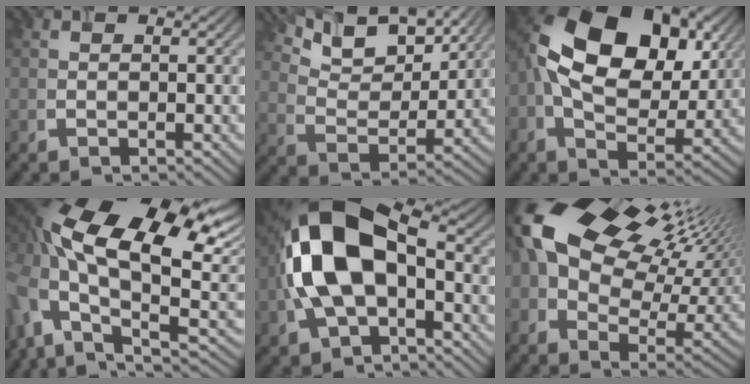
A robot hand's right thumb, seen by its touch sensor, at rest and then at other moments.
{"total": 11.0, "force": [8.6, 4.0, 5.6], "torque": [-0.120, -0.014, 0.148]}
{"total": 17.2, "force": [4.4, 11.1, 12.4], "torque": [-0.224, 0.010, 0.074]}
{"total": 18.9, "force": [2.9, 10.5, 15.4], "torque": [-0.347, -0.036, 0.075]}
{"total": 15.1, "force": [-1.2, 9.3, 11.9], "torque": [-0.264, -0.004, -0.021]}
{"total": 19.4, "force": [8.5, 11.3, 13.2], "torque": [-0.263, 0.024, 0.152]}